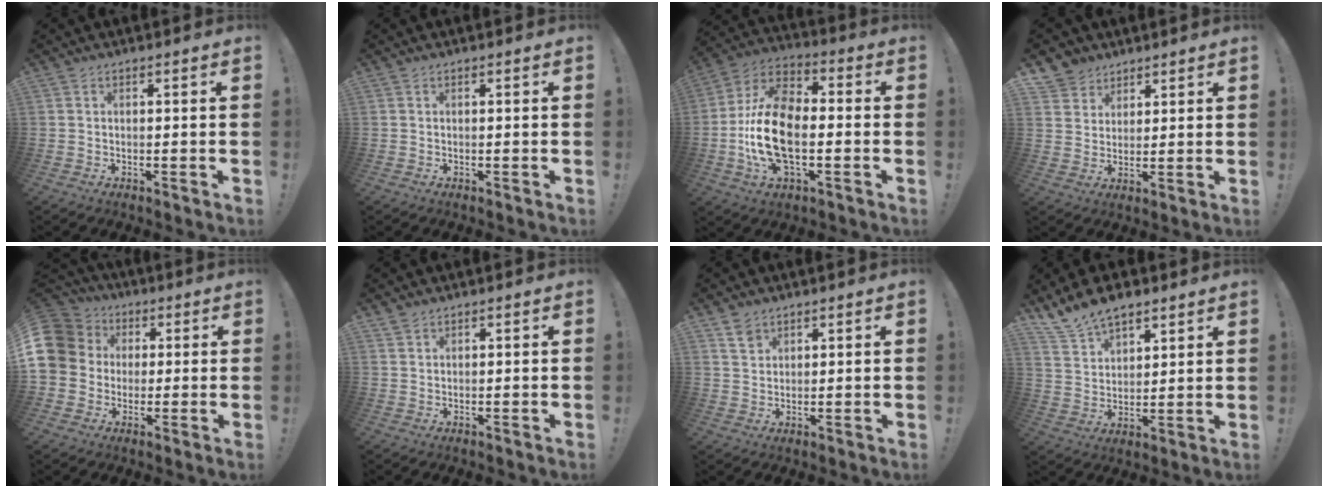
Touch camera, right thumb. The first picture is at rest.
{"total": 0.0}
{"total": 18.4, "force": [-3.5, 10.5, 14.7], "torque": [-0.287, 0.014, -0.056]}
{"total": 6.5, "force": [4.4, 4.8, 0.3], "torque": [-0.013, -0.034, 0.089]}
{"total": 13.1, "force": [2.0, 11.6, 5.7], "torque": [-0.110, 0.004, 0.042]}
{"total": 1.4, "force": [1.2, 0.5, 0.2], "torque": [-0.001, -0.006, 0.023]}
{"total": 4.0, "force": [2.9, 2.5, 1.3], "torque": [-0.017, -0.015, 0.053]}
{"total": 10.5, "force": [8.6, 5.3, 3.1], "torque": [-0.069, -0.057, 0.168]}